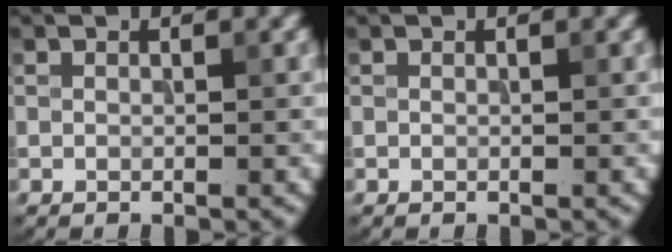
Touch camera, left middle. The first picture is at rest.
{"total": 0.0}